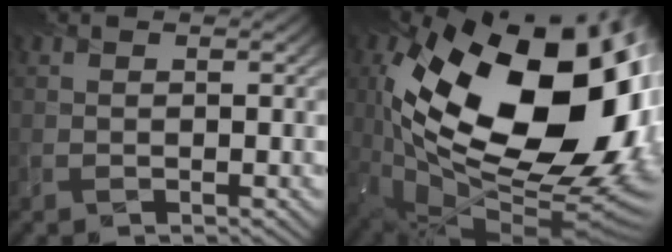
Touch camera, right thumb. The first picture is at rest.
{"total": 22.0, "force": [3.0, 11.7, 18.4], "torque": [-0.349, -0.039, 0.079]}